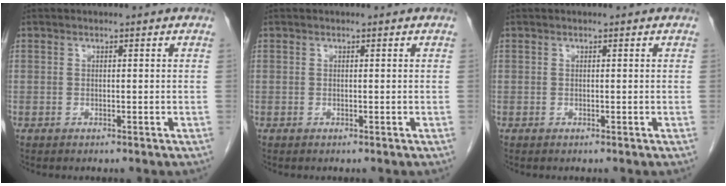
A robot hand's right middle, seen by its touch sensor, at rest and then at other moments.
{"total": 0.0}
{"total": 0.0}